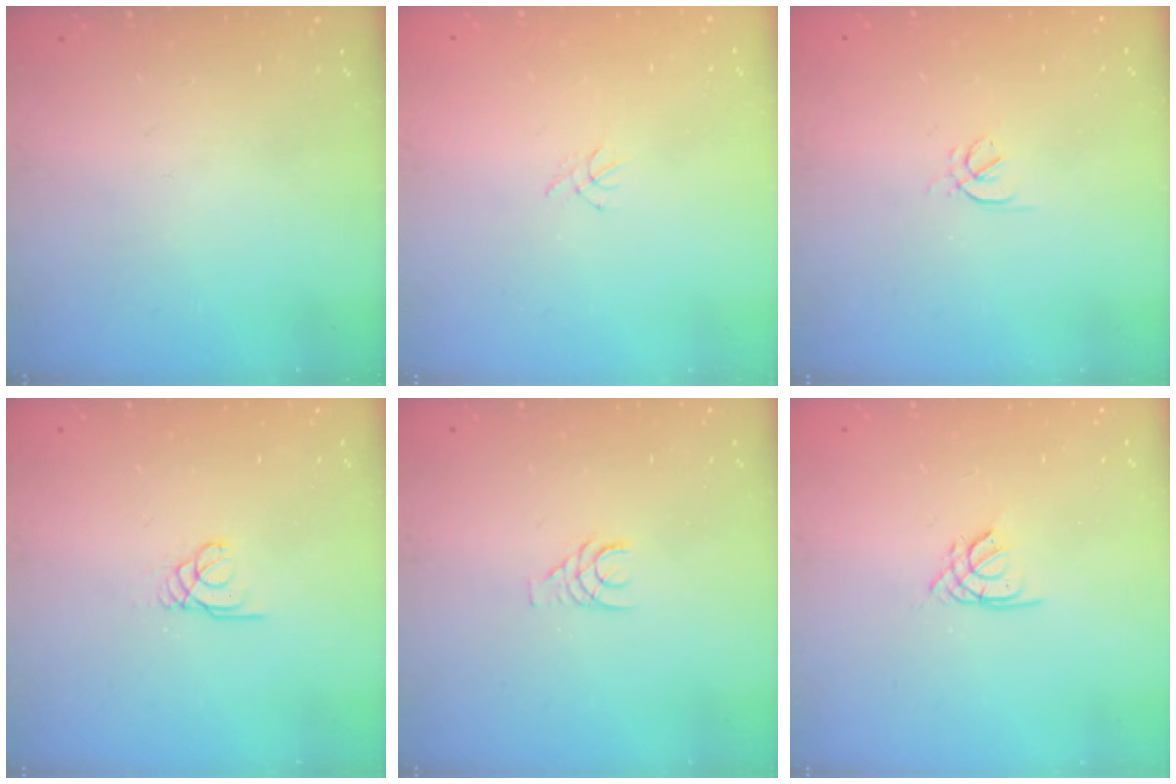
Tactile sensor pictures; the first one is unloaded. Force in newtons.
{"total": 0.5, "press": 0.4, "slide": 0.3}
{"total": 1.7, "press": 1.6, "slide": 0.5}
{"total": 1.7, "press": 1.7, "slide": 0.2}
{"total": 3.6, "press": 3.6, "slide": 0.4}
{"total": 1.9, "press": 1.8, "slide": 0.5}